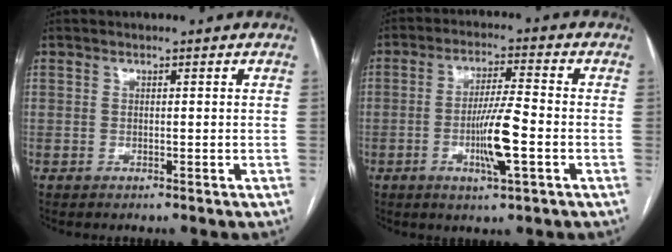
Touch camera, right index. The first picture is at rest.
{"total": 8.6, "force": [-2.4, 0.4, 8.2], "torque": [-0.152, -0.006, -0.046]}